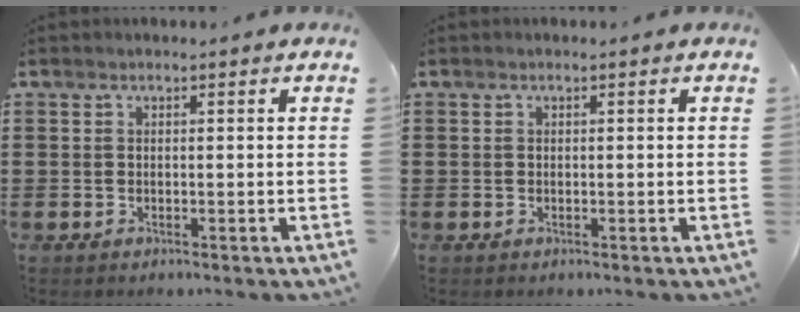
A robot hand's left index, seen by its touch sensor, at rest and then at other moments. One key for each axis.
{"total": 0.0}